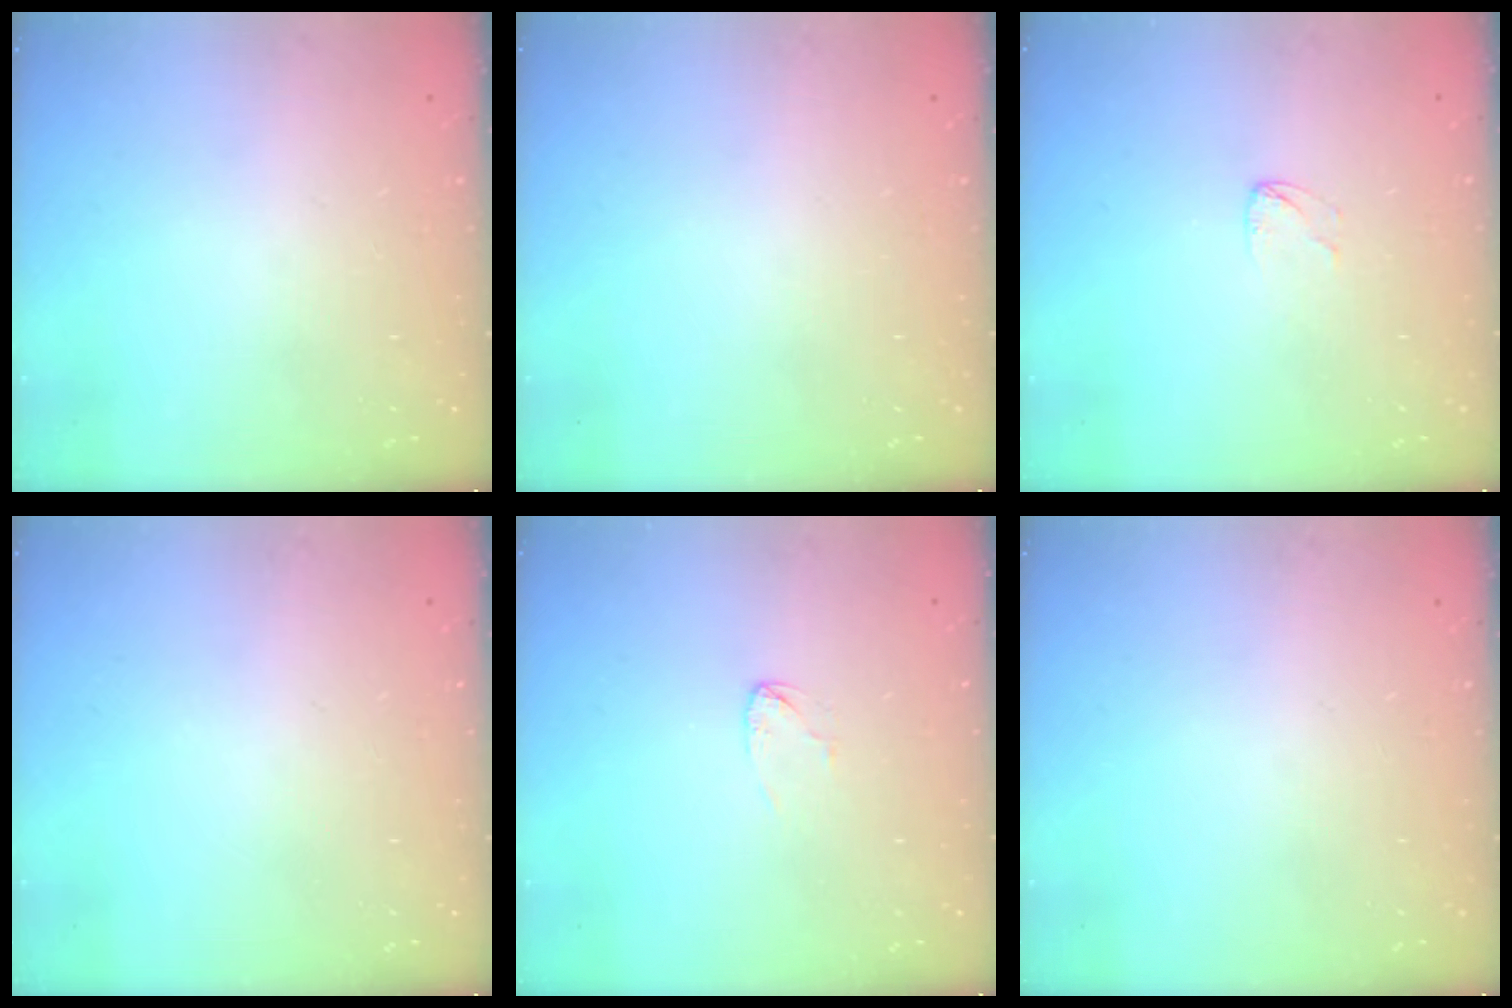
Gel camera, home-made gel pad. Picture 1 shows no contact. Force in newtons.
{"total": 0.0}
{"total": 2.5, "press": 2.5, "slide": 0.2}
{"total": 0.0}
{"total": 3.0, "press": 3.0, "slide": 0.2}
{"total": 0.0}